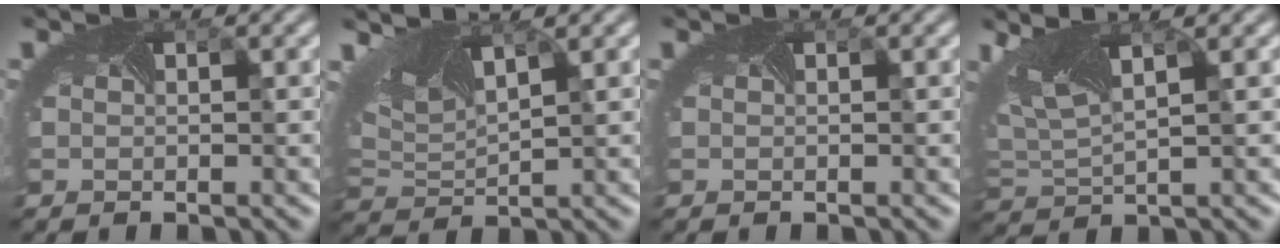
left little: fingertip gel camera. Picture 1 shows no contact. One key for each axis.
{"total": 6.6, "fx": 3.7, "fy": 2.6, "fz": 4.7, "tx": -0.106, "ty": 0.025, "tz": 0.066}
{"total": 0.0}
{"total": 6.4, "fx": 3.0, "fy": 2.6, "fz": 5.1, "tx": -0.100, "ty": 0.017, "tz": 0.052}